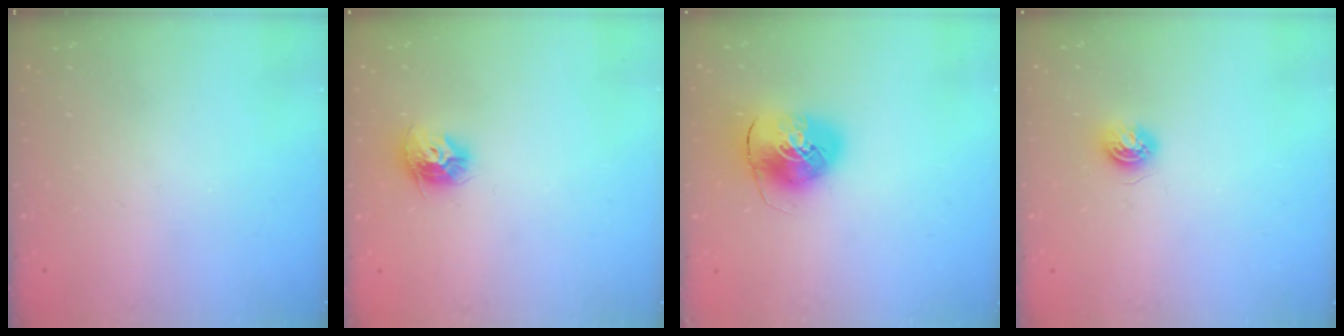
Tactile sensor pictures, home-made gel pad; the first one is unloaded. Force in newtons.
{"total": 9.9, "press": 9.9, "slide": 0.5}
{"total": 9.5, "press": 9.4, "slide": 1.5}
{"total": 4.5, "press": 4.5, "slide": 0.6}